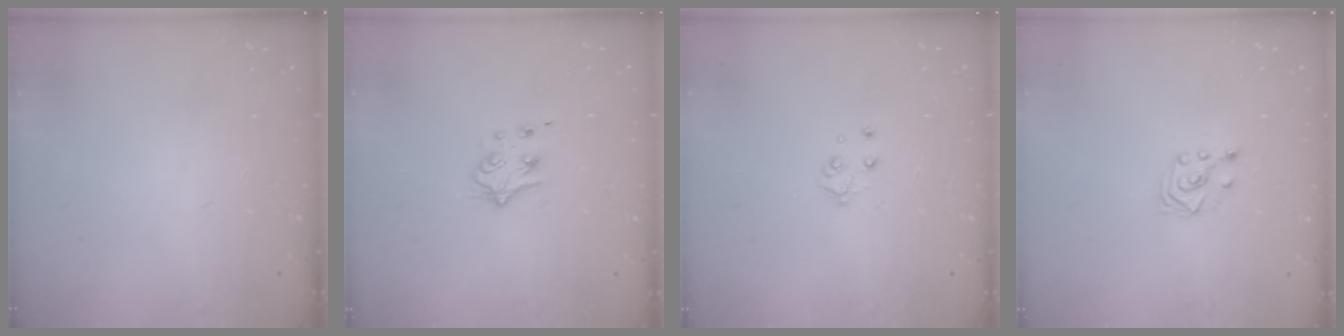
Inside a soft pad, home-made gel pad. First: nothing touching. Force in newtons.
{"total": 5.0, "press": 4.9, "slide": 0.6}
{"total": 3.4, "press": 3.4, "slide": 0.4}
{"total": 3.1, "press": 3.1, "slide": 0.8}